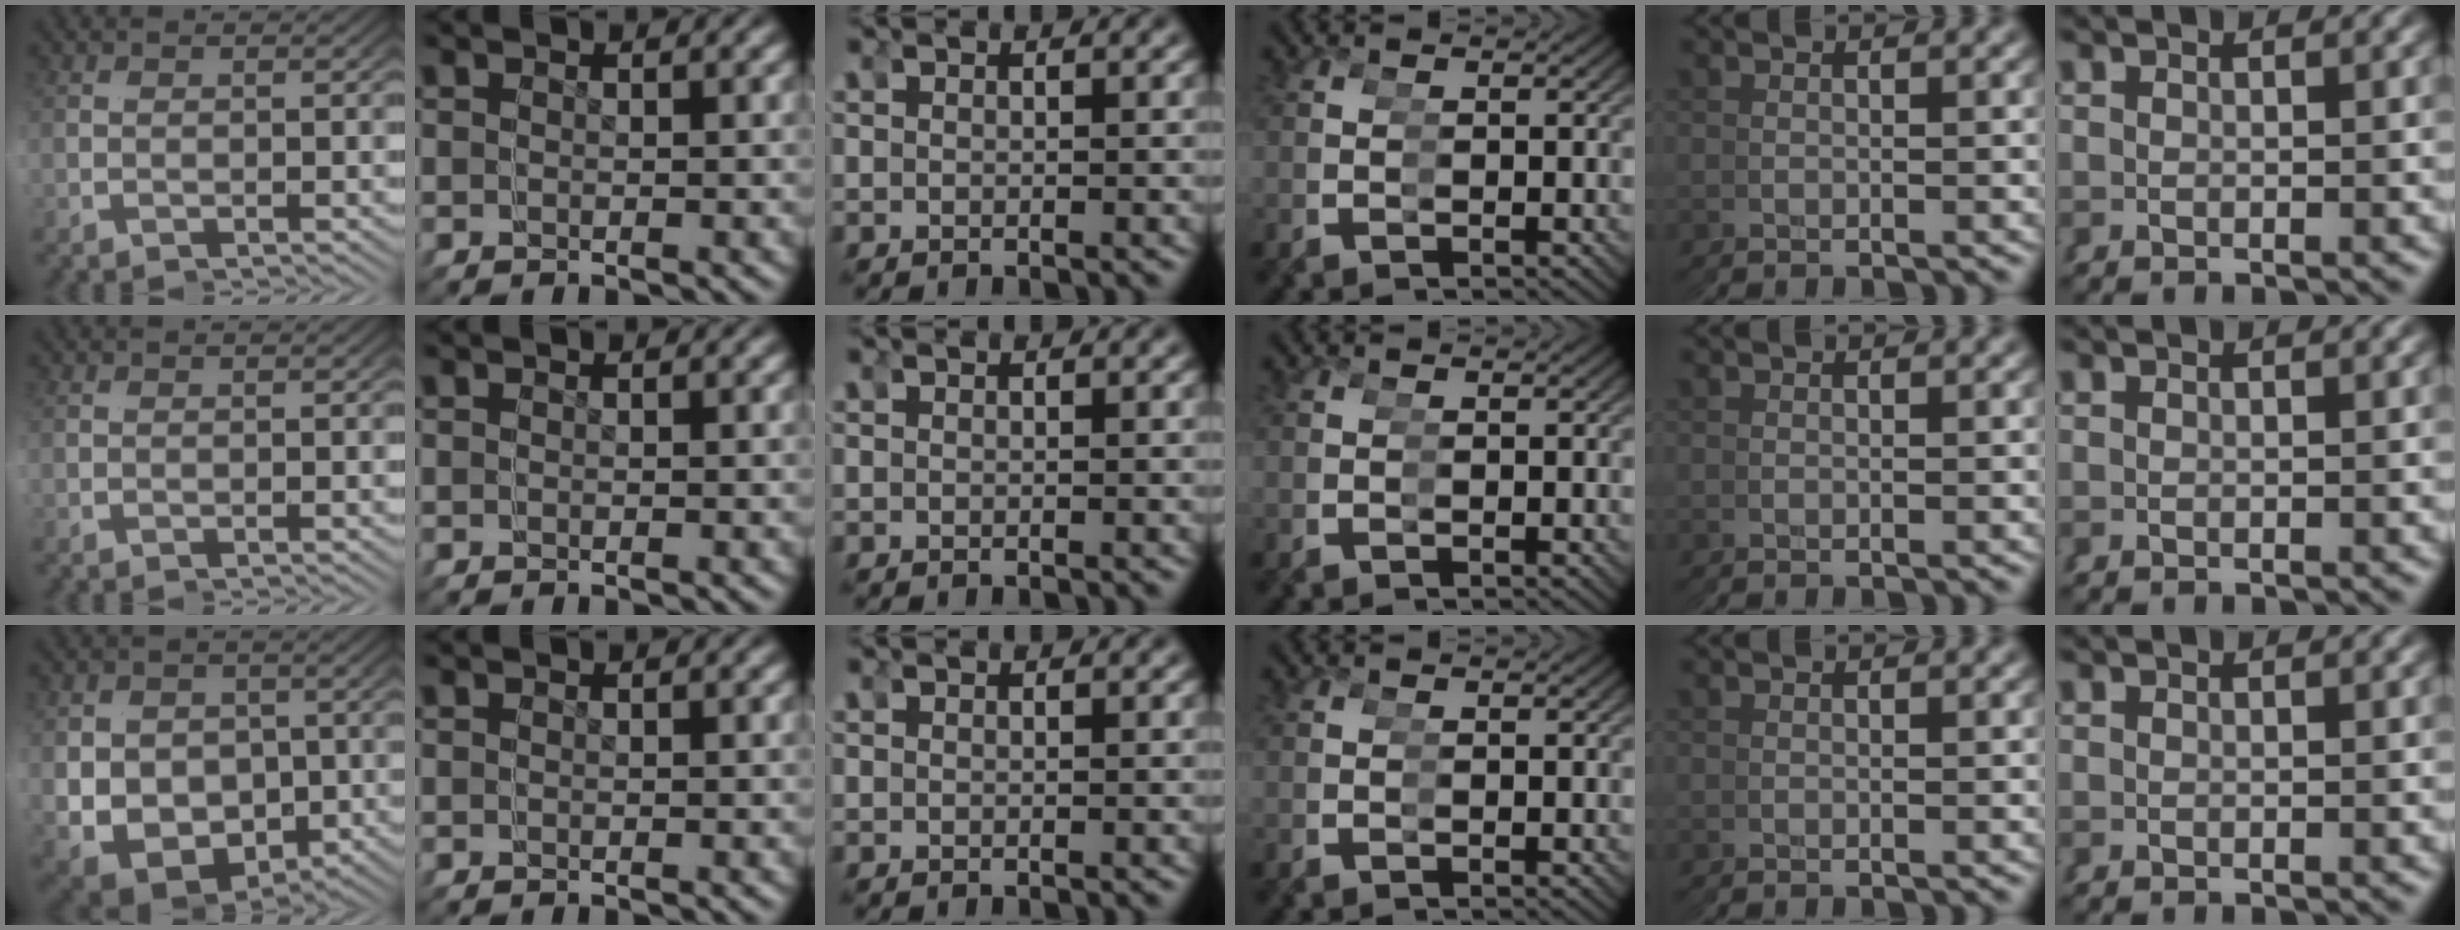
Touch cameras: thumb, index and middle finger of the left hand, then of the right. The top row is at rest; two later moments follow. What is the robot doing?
{"motion": "grasp_and_lifting", "object": "bandage"}